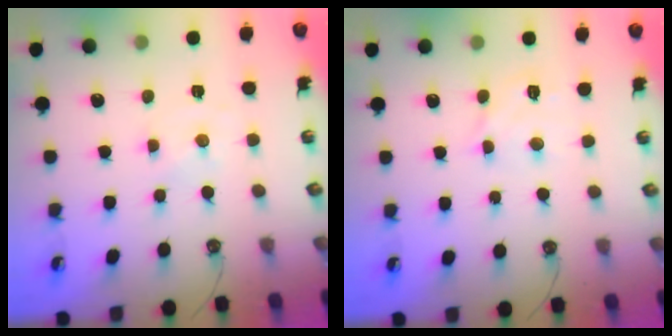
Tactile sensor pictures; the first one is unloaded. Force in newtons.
{"total": 8.3, "press": 8.3, "slide": 0.4}